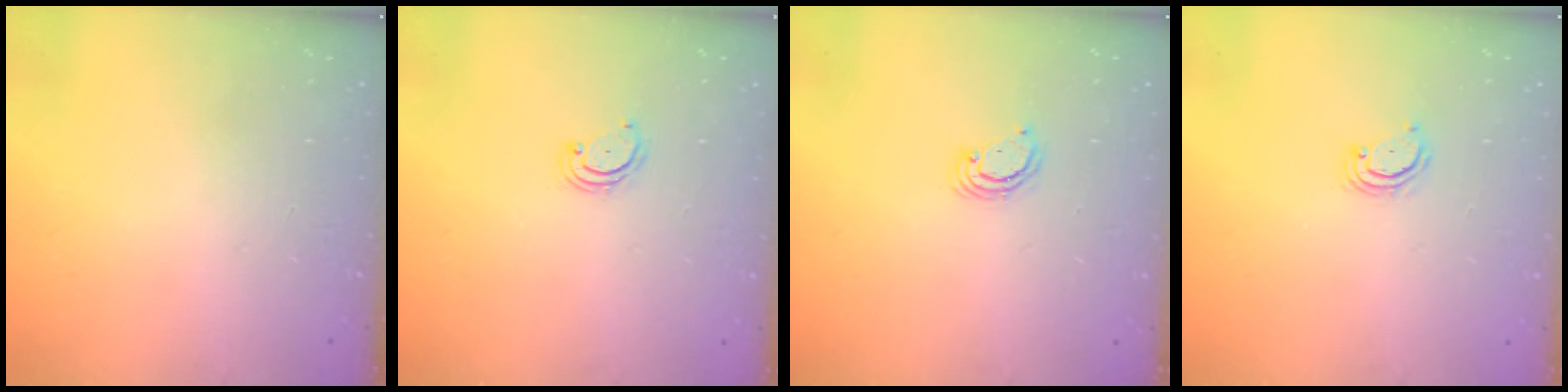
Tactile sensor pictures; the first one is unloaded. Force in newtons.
{"total": 2.8, "press": 2.8, "slide": 0.3}
{"total": 2.7, "press": 2.7, "slide": 0.2}
{"total": 3.1, "press": 3.1, "slide": 0.5}